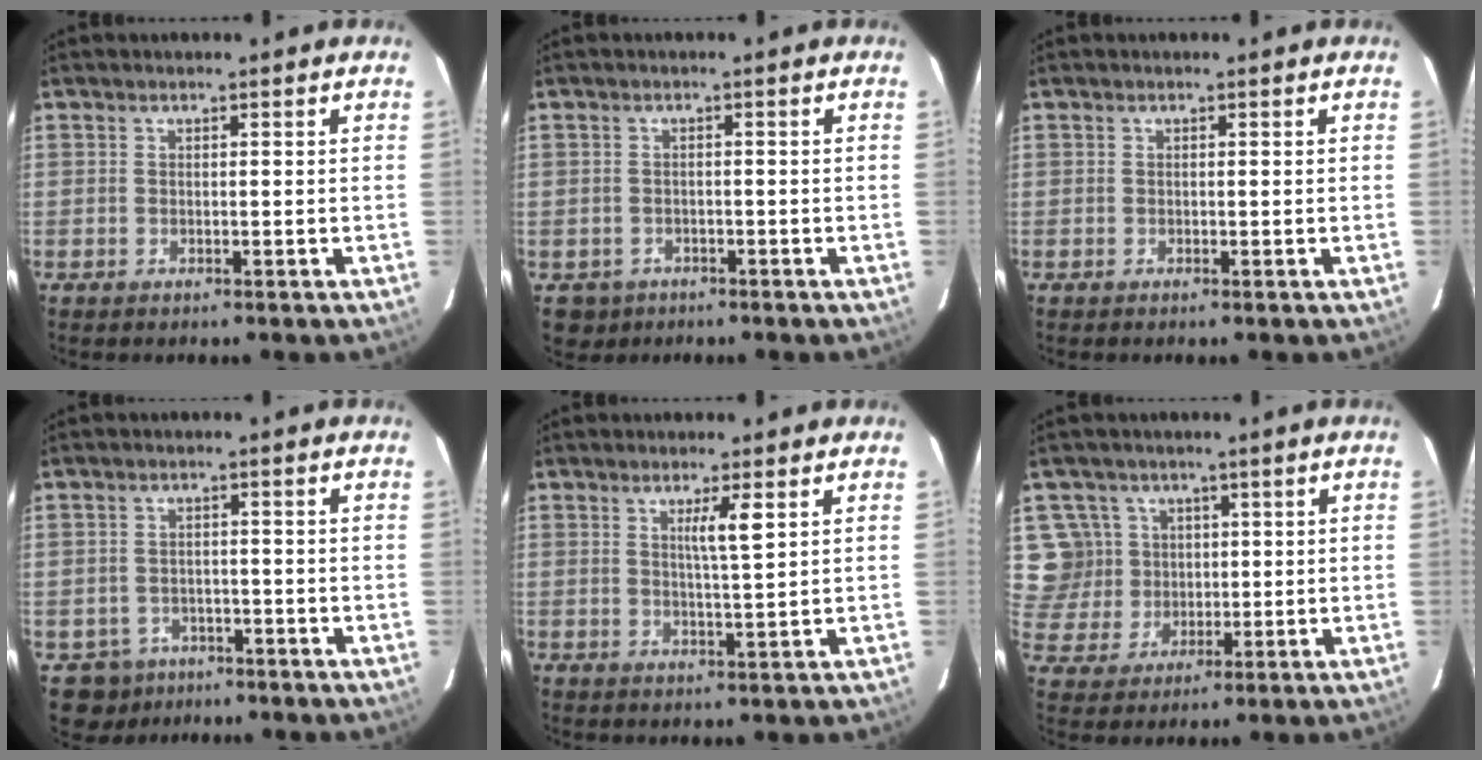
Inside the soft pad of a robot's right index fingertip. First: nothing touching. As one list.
[{"total": 3.3, "force": [-1.8, 2.7, 0.1], "torque": [-0.003, 0.006, -0.027]}, {"total": 0.0}, {"total": 5.0, "force": [-2.9, 4.1, 0.0], "torque": [0.002, 0.008, -0.040]}, {"total": 3.7, "force": [1.5, -0.3, 3.4], "torque": [-0.061, -0.005, 0.026]}, {"total": 8.7, "force": [2.9, 8.2, 0.2], "torque": [-0.012, 0.031, 0.070]}]